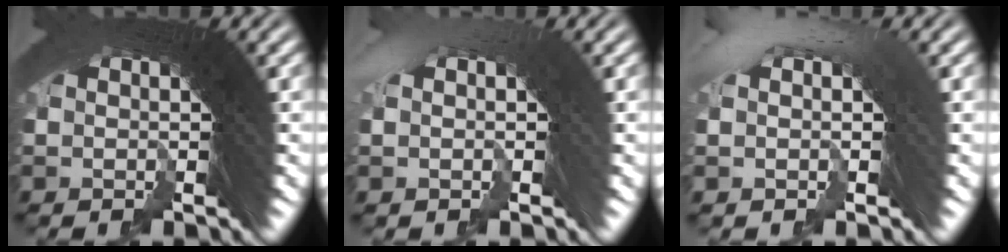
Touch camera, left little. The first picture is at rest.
{"total": 0.6, "force": [-0.2, -0.6, 0.0], "torque": [0.007, 0.021, -0.004]}
{"total": 1.2, "force": [0.5, 0.0, 1.1], "torque": [-0.010, 0.034, 0.000]}